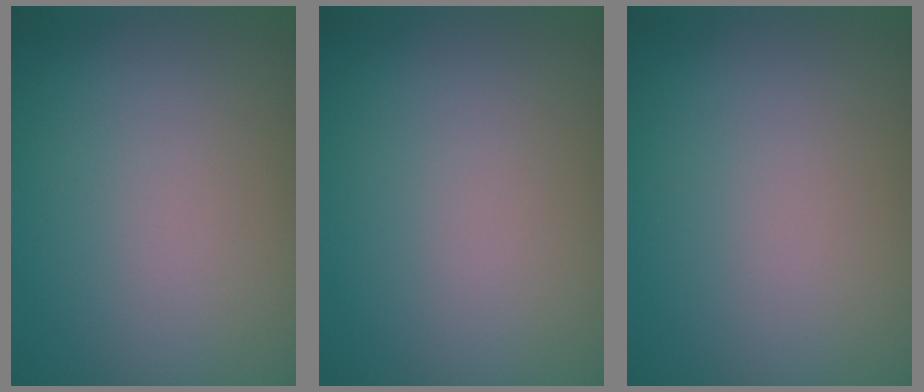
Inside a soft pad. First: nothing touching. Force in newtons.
{"total": 0.0}
{"total": 0.0}